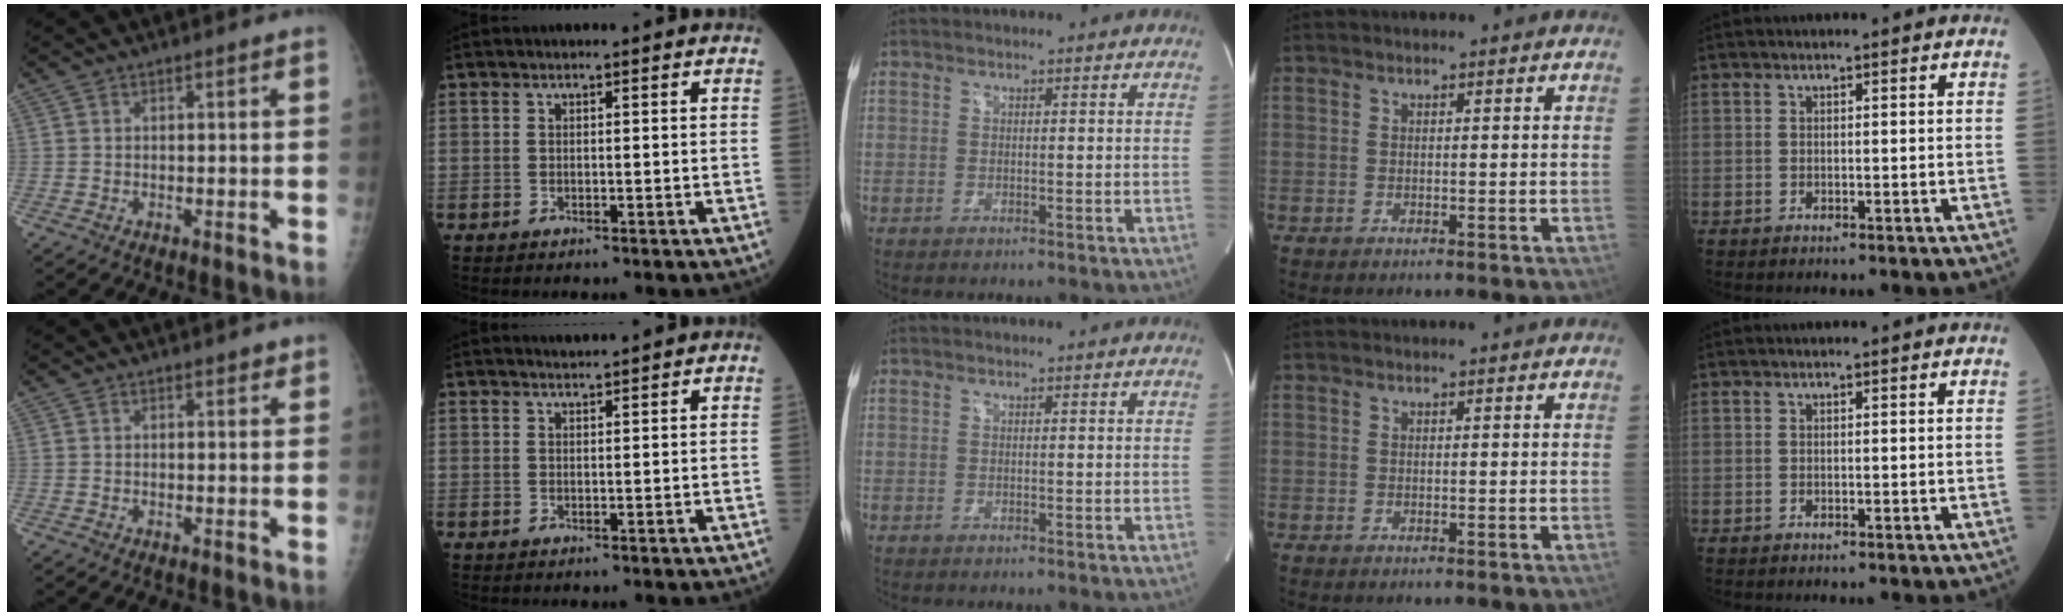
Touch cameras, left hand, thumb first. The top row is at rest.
{"thumb": {"total": 1.1, "force": [0.8, 0.6, 0.5], "torque": [0.002, -0.004, 0.007]}, "index": {"total": 0.9, "force": [0.8, -0.3, -0.1], "torque": [-0.001, -0.001, 0.017]}}